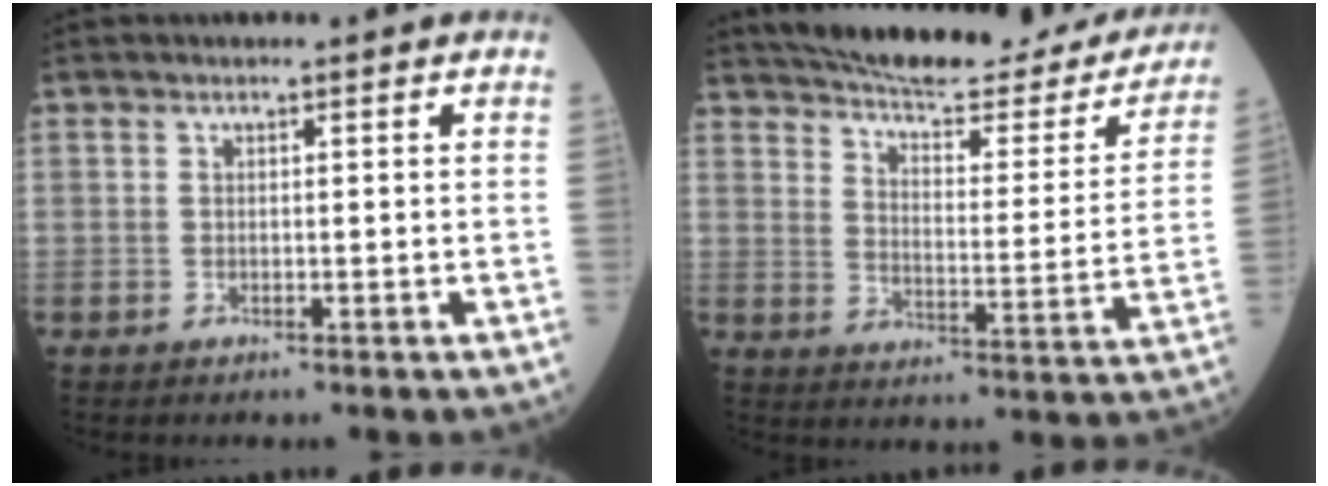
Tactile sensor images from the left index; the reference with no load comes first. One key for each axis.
{"total": 26.9, "fx": 24.4, "fy": 5.6, "fz": 9.7, "tx": -0.146, "ty": -0.054, "tz": 0.308}